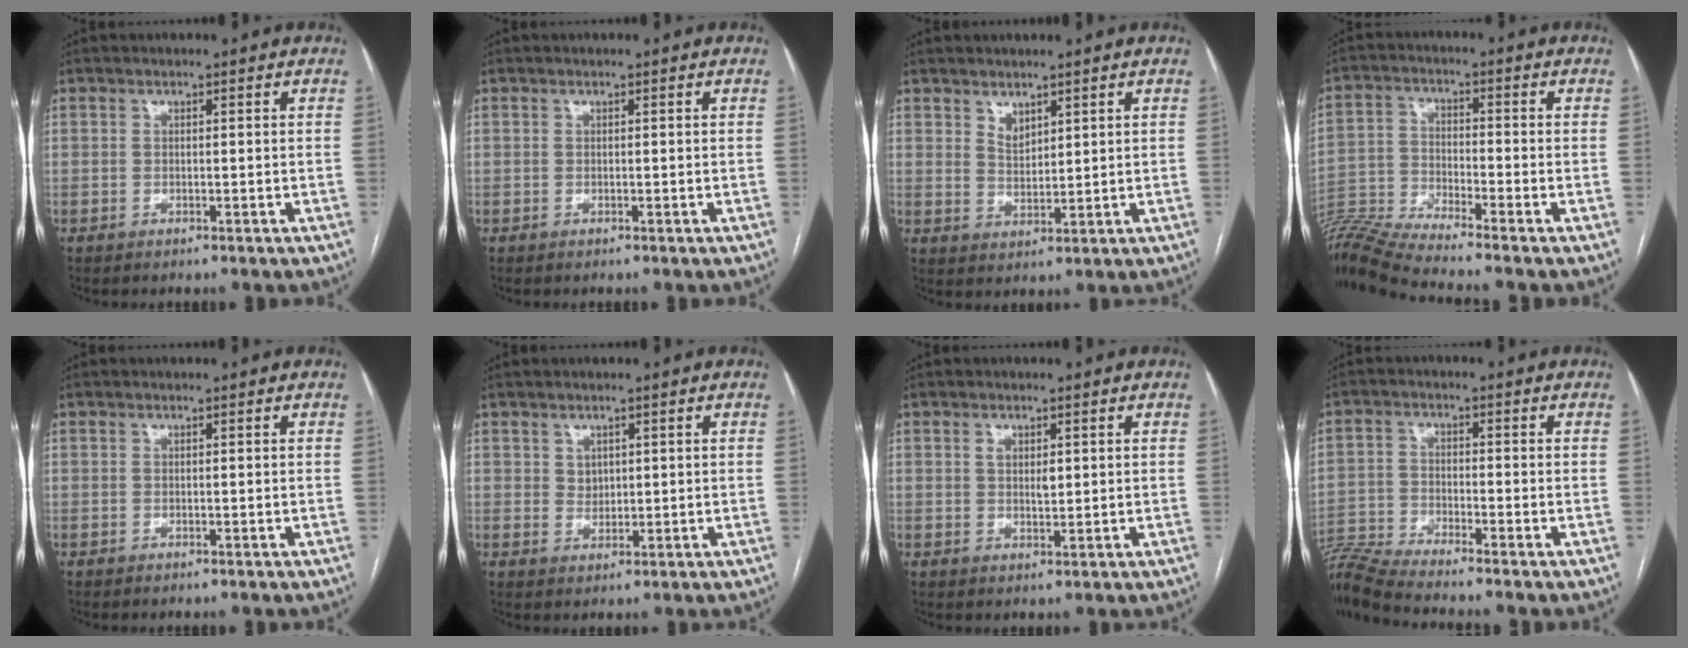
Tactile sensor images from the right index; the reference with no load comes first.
{"total": 0.0}
{"total": 2.9, "force": [2.1, 1.5, 1.3], "torque": [-0.024, -0.006, 0.047]}
{"total": 12.2, "force": [-11.3, -2.5, 3.8], "torque": [-0.074, -0.010, -0.209]}
{"total": 0.0}
{"total": 2.0, "force": [0.9, 1.6, 0.8], "torque": [-0.014, -0.003, 0.019]}
{"total": 2.4, "force": [0.7, 1.3, 1.9], "torque": [-0.031, -0.002, 0.012]}
{"total": 10.0, "force": [-9.2, -1.6, 3.6], "torque": [-0.070, -0.018, -0.168]}